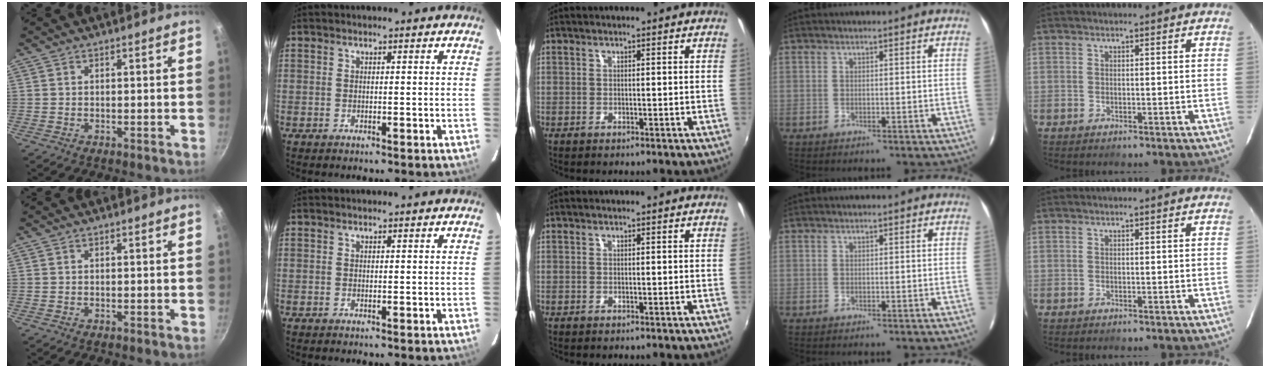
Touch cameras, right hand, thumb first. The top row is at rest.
{}